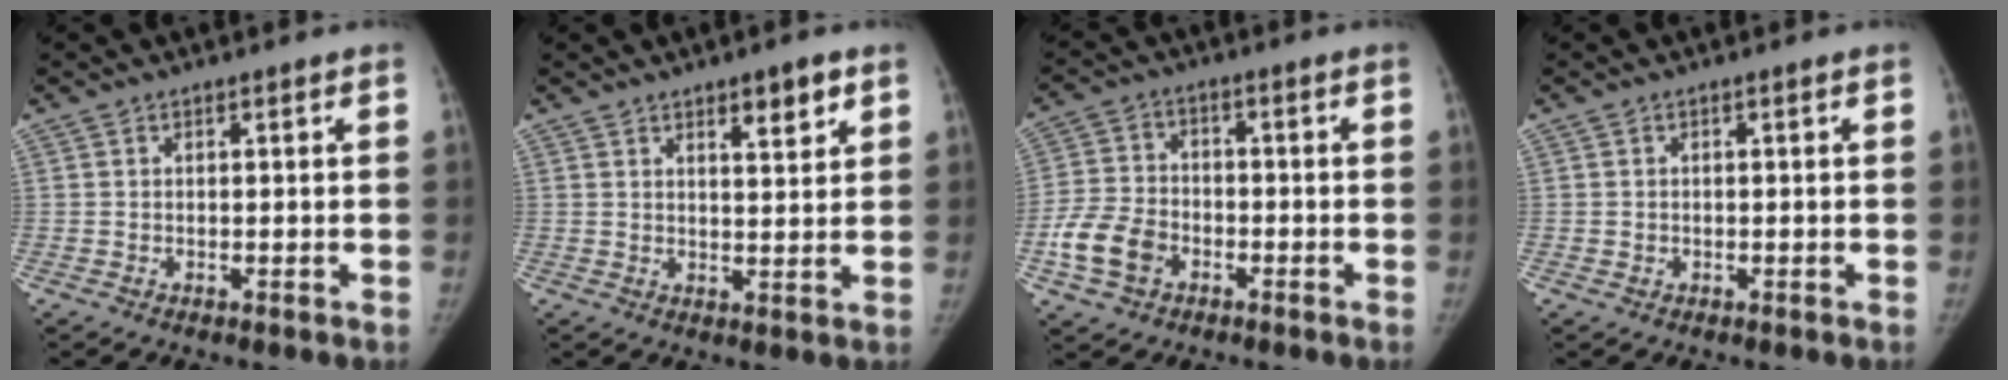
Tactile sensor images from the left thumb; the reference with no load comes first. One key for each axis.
{"total": 5.4, "fx": 3.2, "fy": 1.7, "fz": 4.0, "tx": -0.045, "ty": -0.020, "tz": 0.048}
{"total": 9.2, "fx": -3.8, "fy": 6.7, "fz": 5.1, "tx": -0.097, "ty": 0.019, "tz": -0.073}
{"total": 0.7, "fx": -0.1, "fy": 0.7, "fz": 0.1, "tx": 0.001, "ty": 0.003, "tz": -0.002}